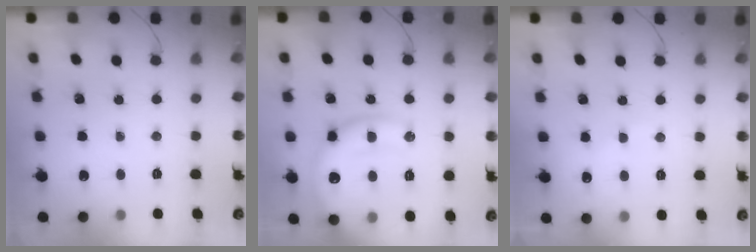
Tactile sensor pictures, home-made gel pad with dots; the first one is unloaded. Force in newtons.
{"total": 16.5, "press": 16.4, "slide": 1.8}
{"total": 5.6, "press": 5.5, "slide": 1.1}